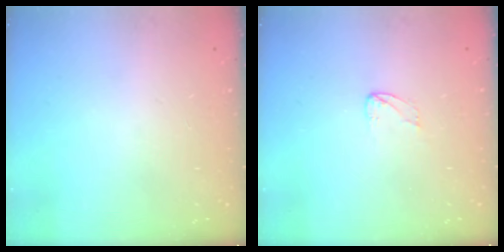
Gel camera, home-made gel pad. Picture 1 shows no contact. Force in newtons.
{"total": 3.6, "press": 3.6, "slide": 0.2}